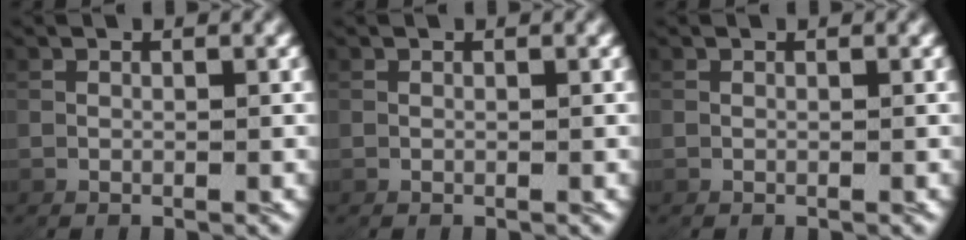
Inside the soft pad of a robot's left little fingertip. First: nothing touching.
{"total": 0.0}
{"total": 0.0}